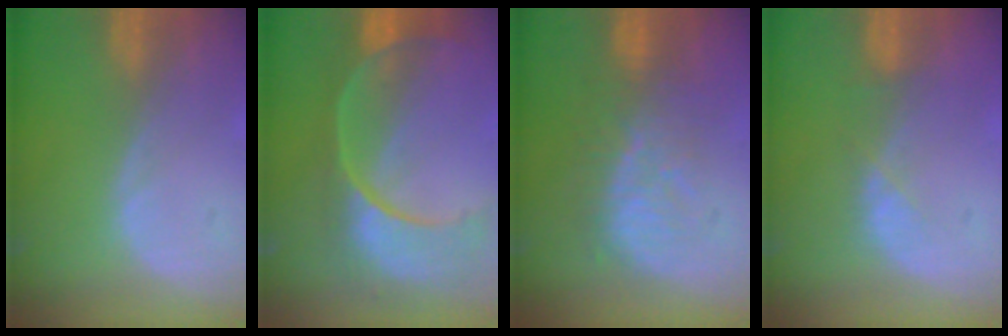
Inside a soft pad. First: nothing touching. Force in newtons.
{"total": 11.7, "press": 9.5, "slide": 6.8}
{"total": 8.0, "press": 7.8, "slide": 1.5}
{"total": 2.3, "press": 2.2, "slide": 0.7}